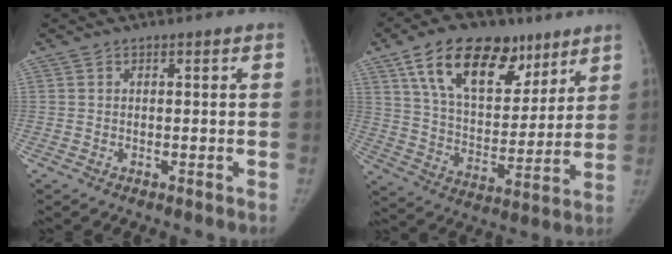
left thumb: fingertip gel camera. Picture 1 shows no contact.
{"total": 21.2, "force": [12.1, 11.6, 12.9], "torque": [-0.174, -0.033, 0.209]}